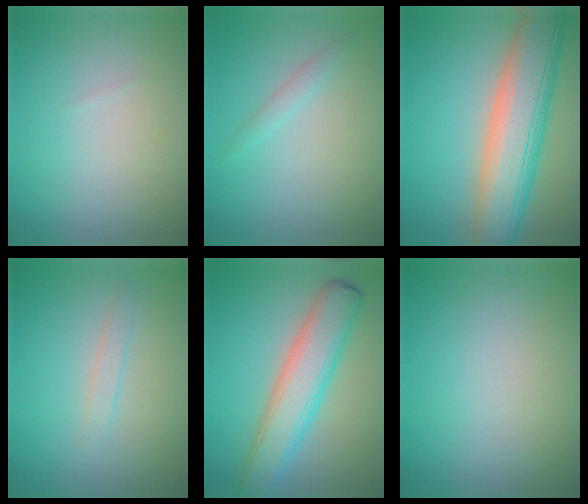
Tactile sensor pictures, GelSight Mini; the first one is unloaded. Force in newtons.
{"total": 1.0, "press": 1.0, "slide": 0.1}
{"total": 9.8, "press": 9.8, "slide": 0.4}
{"total": 1.1, "press": 1.1, "slide": 0.0}
{"total": 6.5, "press": 6.5, "slide": 0.2}
{"total": 0.0}